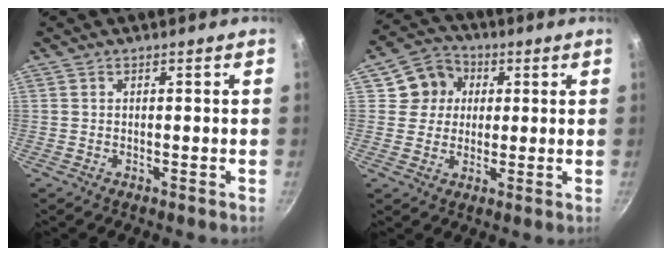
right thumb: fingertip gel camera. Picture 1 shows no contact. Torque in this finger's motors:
{"motor_torque": [-0.18, 0.20, 0.12, 0.17, -0.03]}